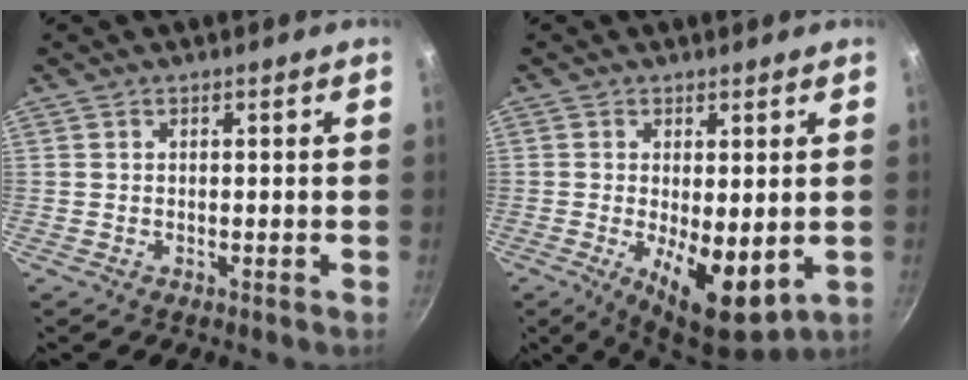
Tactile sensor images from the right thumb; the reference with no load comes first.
{"total": 10.5, "force": [-1.4, 4.4, 9.5], "torque": [-0.133, -0.017, -0.008]}